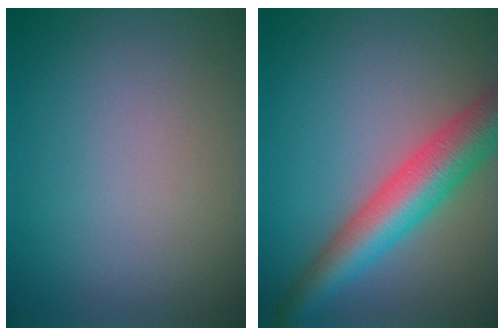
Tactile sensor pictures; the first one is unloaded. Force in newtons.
{"total": 6.9, "press": 6.9, "slide": 0.3}